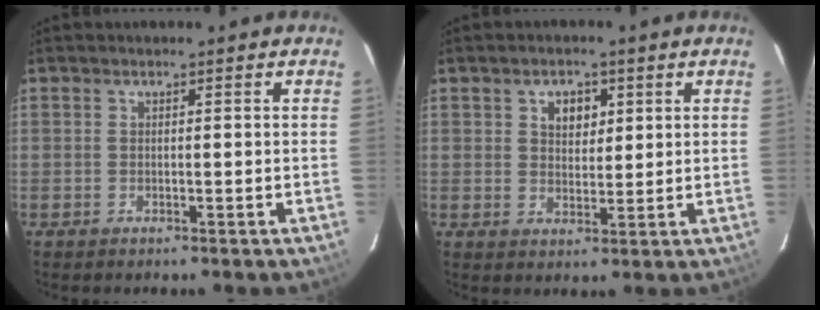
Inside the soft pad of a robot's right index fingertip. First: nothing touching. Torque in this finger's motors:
{"motor_torque": [-0.04, 0.10, 0.05, 0.04]}